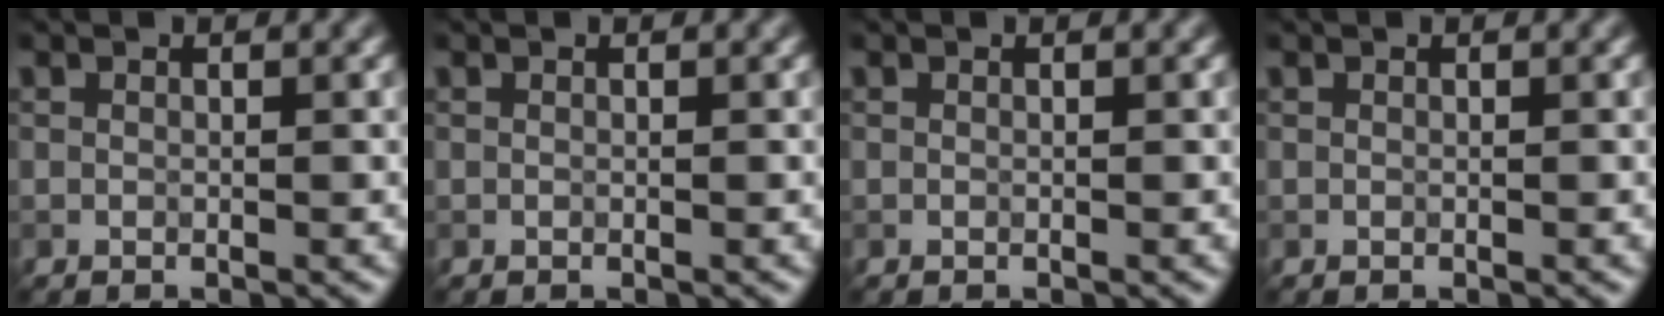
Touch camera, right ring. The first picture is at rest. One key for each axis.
{"total": 0.0}
{"total": 0.0}
{"total": 0.0}